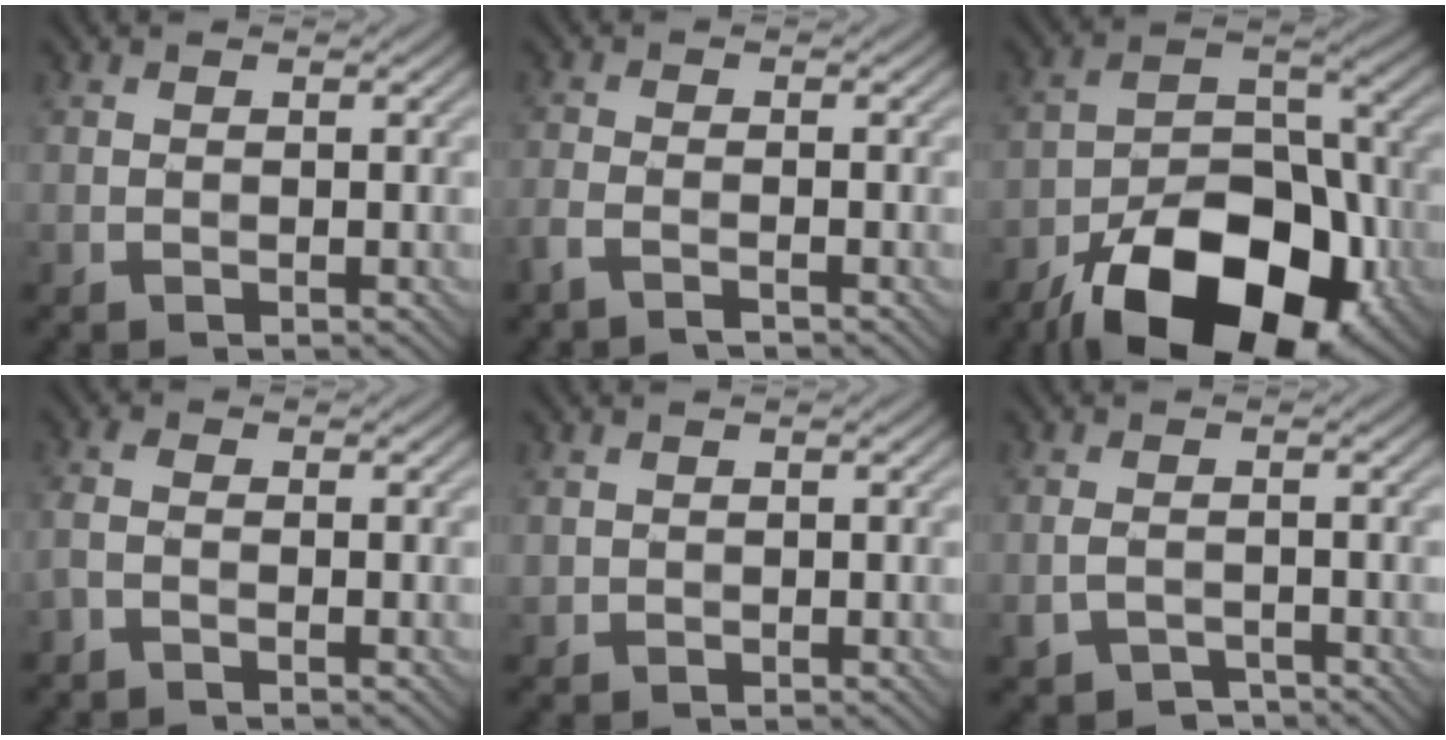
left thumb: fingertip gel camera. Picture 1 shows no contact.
{"total": 2.5, "force": [-2.0, 0.3, 1.5], "torque": [-0.035, -0.004, -0.050]}
{"total": 18.7, "force": [-11.1, 9.4, 11.6], "torque": [-0.170, -0.020, -0.183]}
{"total": 1.9, "force": [-1.1, 0.5, 1.4], "torque": [-0.043, -0.001, -0.033]}
{"total": 0.7, "force": [0.3, 0.6, 0.1], "torque": [-0.005, -0.004, 0.008]}
{"total": 2.9, "force": [-1.8, 1.5, 1.7], "torque": [-0.041, -0.004, -0.034]}